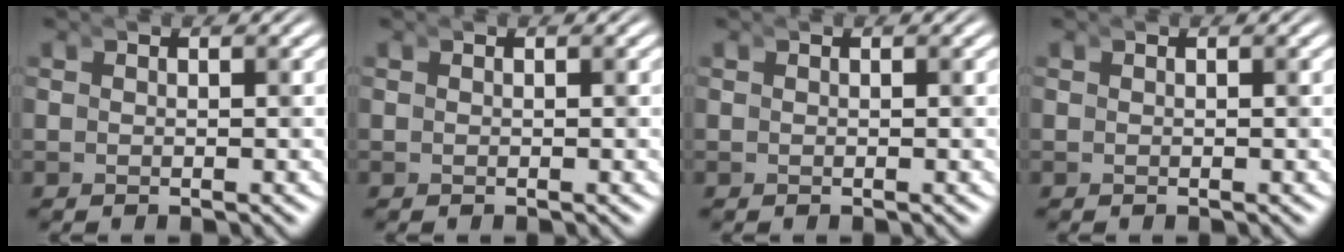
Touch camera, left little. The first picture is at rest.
{"total": 0.0}
{"total": 0.0}
{"total": 0.0}